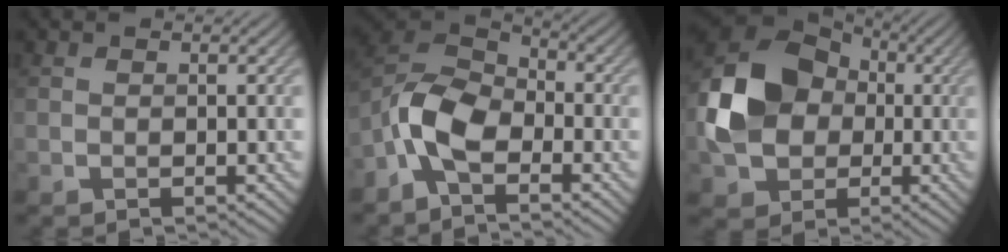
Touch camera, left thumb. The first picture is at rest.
{"total": 8.8, "force": [-4.3, 4.4, 6.2], "torque": [-0.134, 0.004, -0.105]}
{"total": 12.7, "force": [-0.4, 10.2, 7.6], "torque": [-0.179, 0.008, -0.020]}